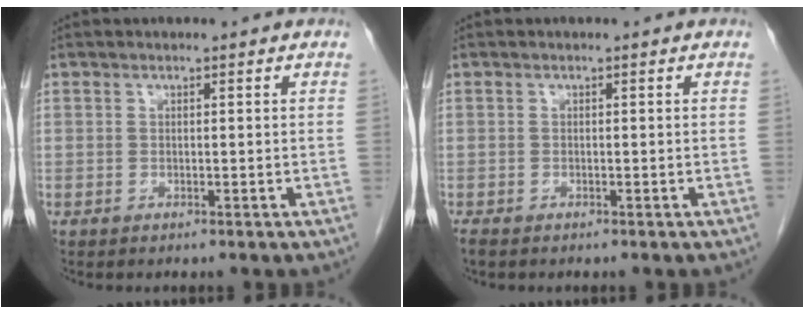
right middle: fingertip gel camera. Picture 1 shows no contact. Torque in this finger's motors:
{"motor_torque": [0.35, -0.17, 0.00, 0.02]}